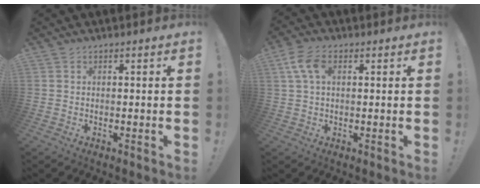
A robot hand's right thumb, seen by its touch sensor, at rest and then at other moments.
{"total": 7.3, "force": [2.3, 4.2, 5.5], "torque": [-0.117, 0.010, 0.047]}